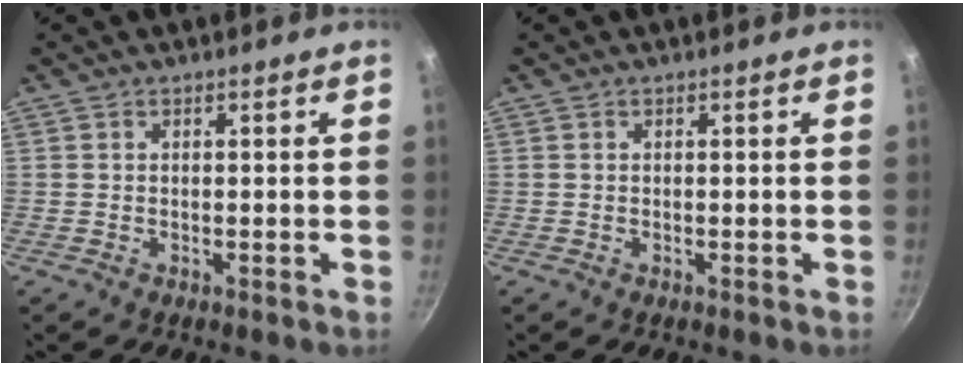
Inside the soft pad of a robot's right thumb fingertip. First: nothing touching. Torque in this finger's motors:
{"motor_torque": [-0.01, 0.00, 0.00, 0.00, 0.00]}